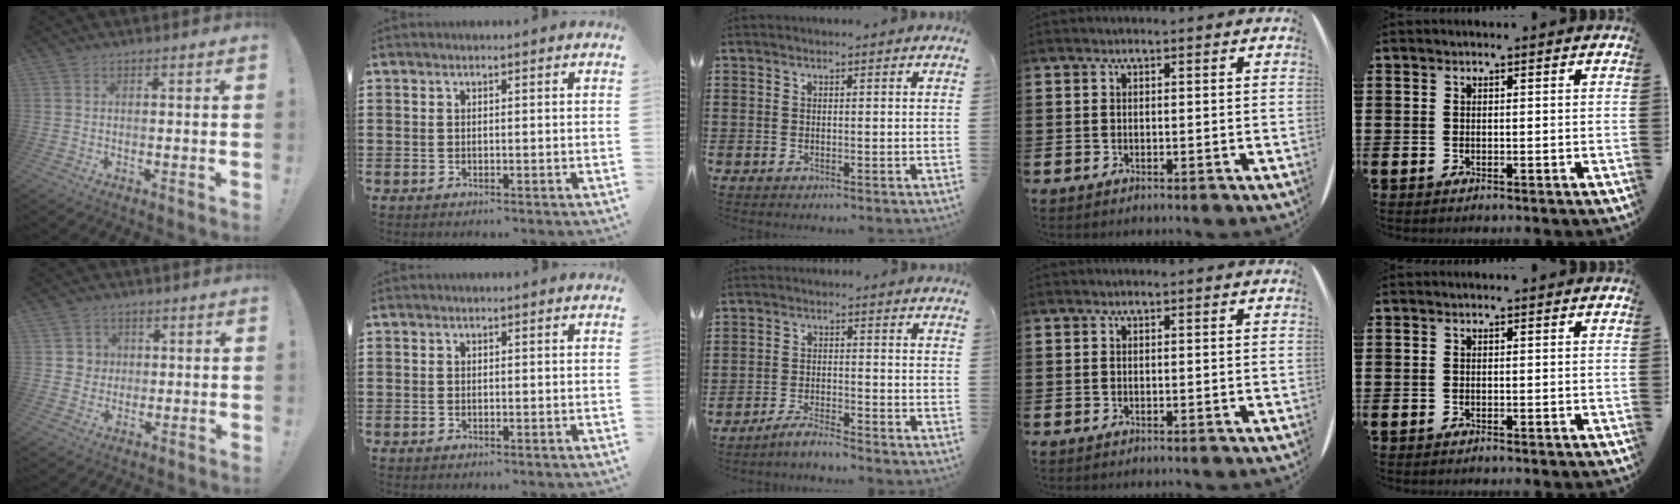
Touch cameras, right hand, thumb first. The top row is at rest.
{"thumb": {"total": 5.1, "force": [1.2, 4.9, 0.4], "torque": [-0.005, -0.009, 0.024]}, "middle": {"total": 3.1, "force": [-3.0, 0.1, 0.6], "torque": [-0.019, 0.000, -0.063]}}